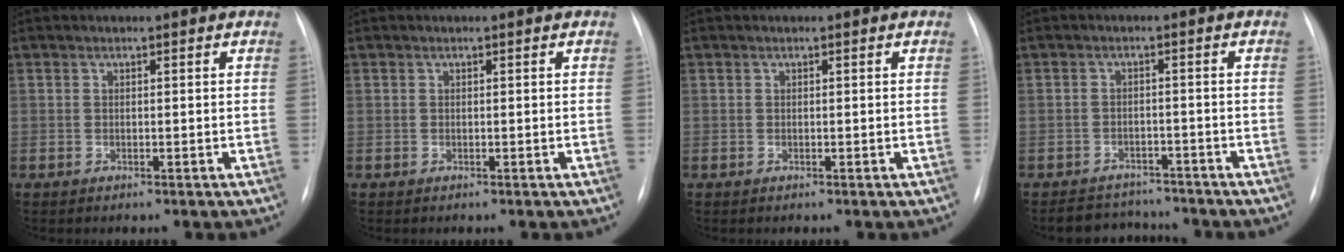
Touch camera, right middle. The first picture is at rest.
{"total": 0.0}
{"total": 0.0}
{"total": 6.2, "force": [-5.8, 2.2, 0.3], "torque": [0.001, 0.010, -0.081]}